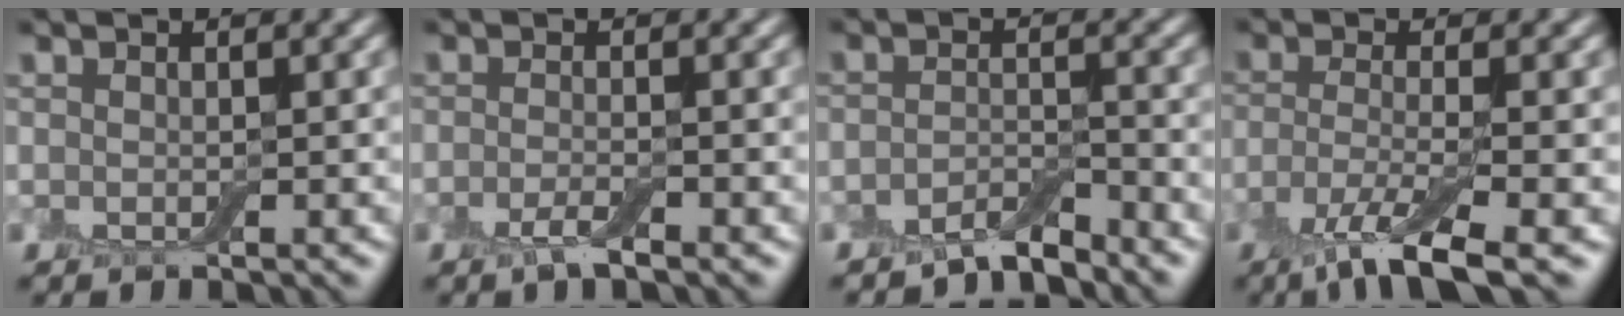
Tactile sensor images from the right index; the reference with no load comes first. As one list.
[{"total": 1.9, "force": [-1.1, 0.4, 1.5], "torque": [-0.029, -0.001, -0.025]}, {"total": 2.7, "force": [-2.5, 0.4, 1.1], "torque": [-0.018, 0.006, -0.050]}, {"total": 5.7, "force": [-3.2, 1.1, 4.6], "torque": [-0.087, -0.011, -0.069]}]